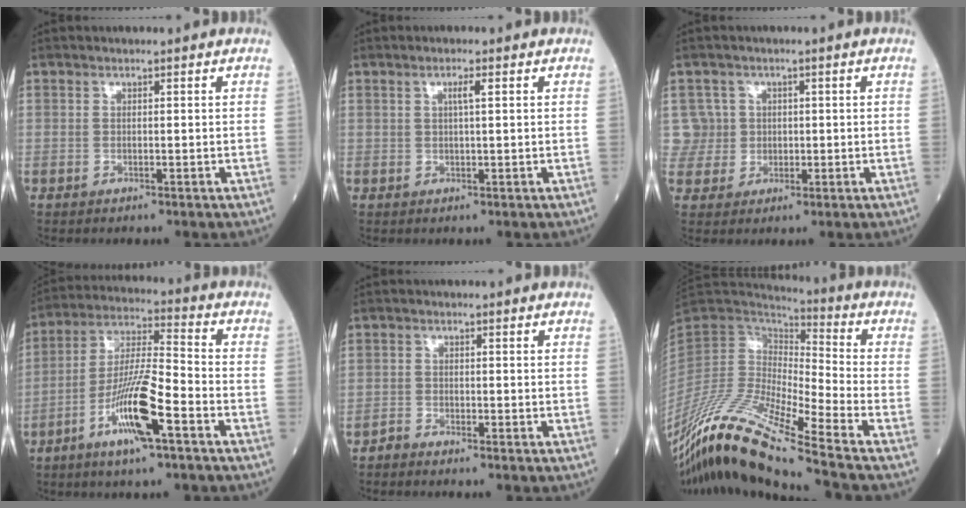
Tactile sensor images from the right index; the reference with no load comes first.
{"total": 1.8, "force": [0.8, 0.0, 1.6], "torque": [-0.024, 0.001, 0.012]}
{"total": 4.6, "force": [1.1, 4.5, -0.7], "torque": [0.034, 0.013, 0.020]}
{"total": 12.3, "force": [-5.7, 1.1, 10.8], "torque": [-0.210, -0.006, -0.108]}
{"total": 1.2, "force": [-1.2, 0.1, -0.2], "torque": [0.005, 0.000, -0.025]}
{"total": 19.3, "force": [-14.5, -0.5, 12.6], "torque": [-0.261, -0.027, -0.282]}